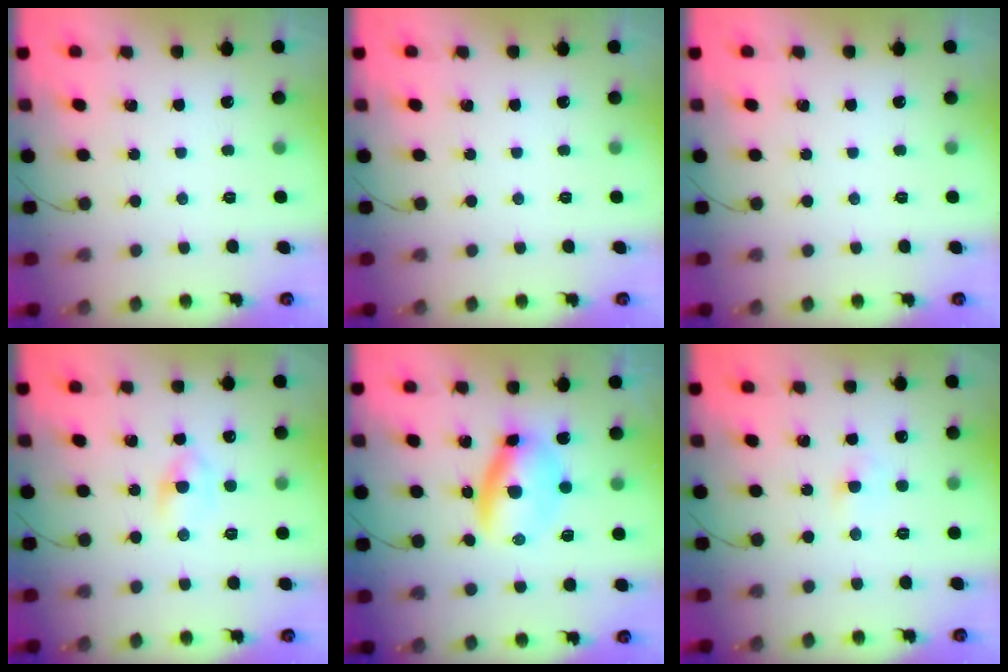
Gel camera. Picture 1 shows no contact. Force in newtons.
{"total": 0.0}
{"total": 0.0}
{"total": 2.8, "press": 2.6, "slide": 1.2}
{"total": 6.6, "press": 6.4, "slide": 1.5}
{"total": 2.4, "press": 2.2, "slide": 0.9}